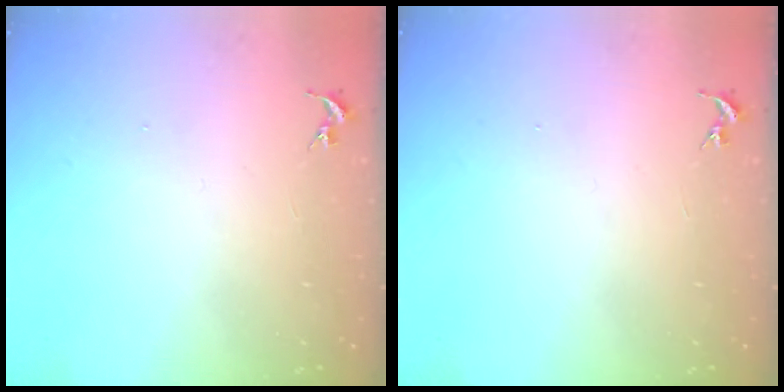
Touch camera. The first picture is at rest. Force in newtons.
{"total": 0.0}